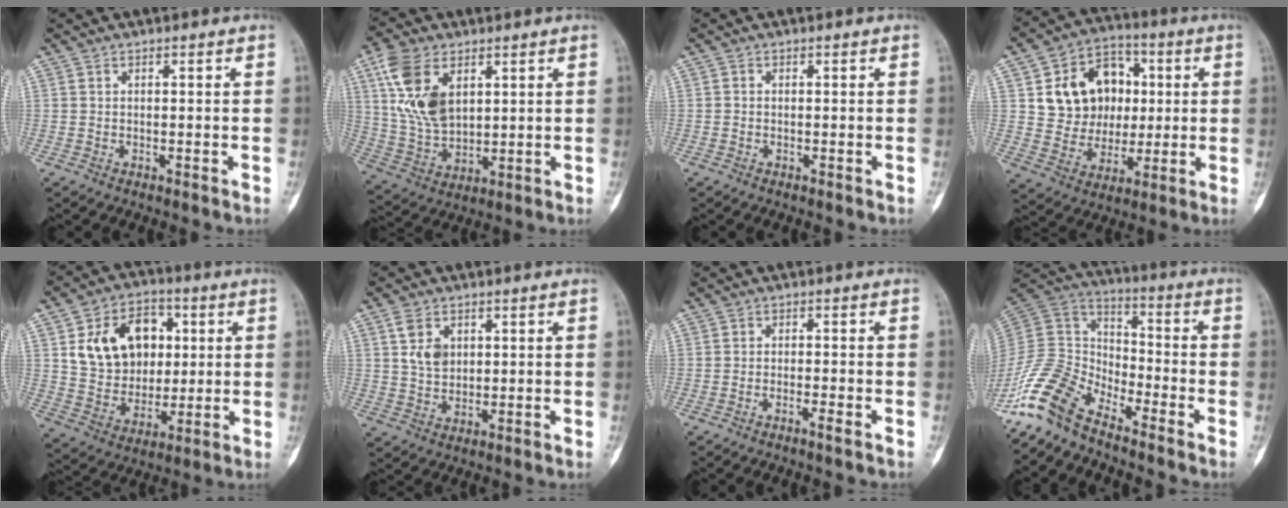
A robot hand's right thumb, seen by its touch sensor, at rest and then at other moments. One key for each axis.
{"total": 13.6, "fx": 5.1, "fy": 8.1, "fz": 9.7, "tx": -0.187, "ty": -0.014, "tz": 0.112}
{"total": 0.0}
{"total": 15.8, "fx": 3.1, "fy": 12.9, "fz": 8.6, "tx": -0.090, "ty": 0.009, "tz": 0.061}
{"total": 16.5, "fx": 4.2, "fy": 12.3, "fz": 10.1, "tx": -0.123, "ty": -0.001, "tz": 0.077}
{"total": 5.2, "fx": 1.8, "fy": 3.7, "fz": 3.3, "tx": -0.044, "ty": -0.007, "tz": 0.036}
{"total": 1.6, "fx": -1.2, "fy": -0.1, "fz": 1.1, "tx": -0.024, "ty": 0.007, "tz": -0.026}
{"total": 12.8, "fx": -10.2, "fy": 5.3, "fz": 5.6, "tx": -0.109, "ty": 0.088, "tz": -0.215}